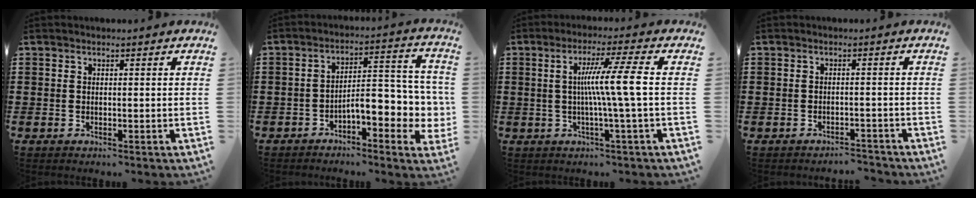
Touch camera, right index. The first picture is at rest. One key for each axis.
{"total": 6.9, "fx": -2.0, "fy": 3.4, "fz": 5.7, "tx": -0.080, "ty": -0.014, "tz": -0.042}
{"total": 8.1, "fx": 0.1, "fy": -0.8, "fz": 8.1, "tx": -0.150, "ty": 0.002, "tz": -0.011}
{"total": 2.2, "fx": -2.2, "fy": 0.3, "fz": -0.2, "tx": -0.005, "ty": 0.002, "tz": -0.050}